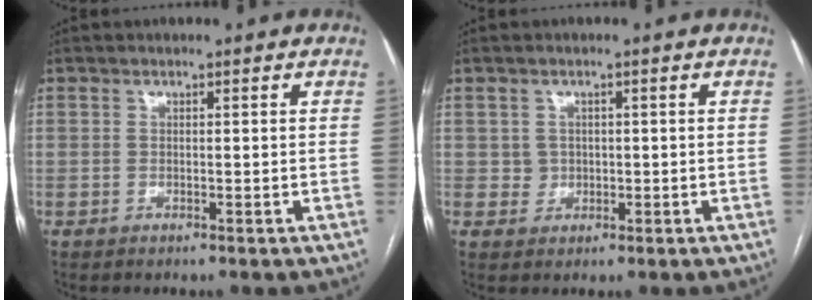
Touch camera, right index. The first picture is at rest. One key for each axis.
{"total": 1.9, "fx": 0.1, "fy": 1.8, "fz": 0.2, "tx": 0.000, "ty": 0.004, "tz": 0.005}